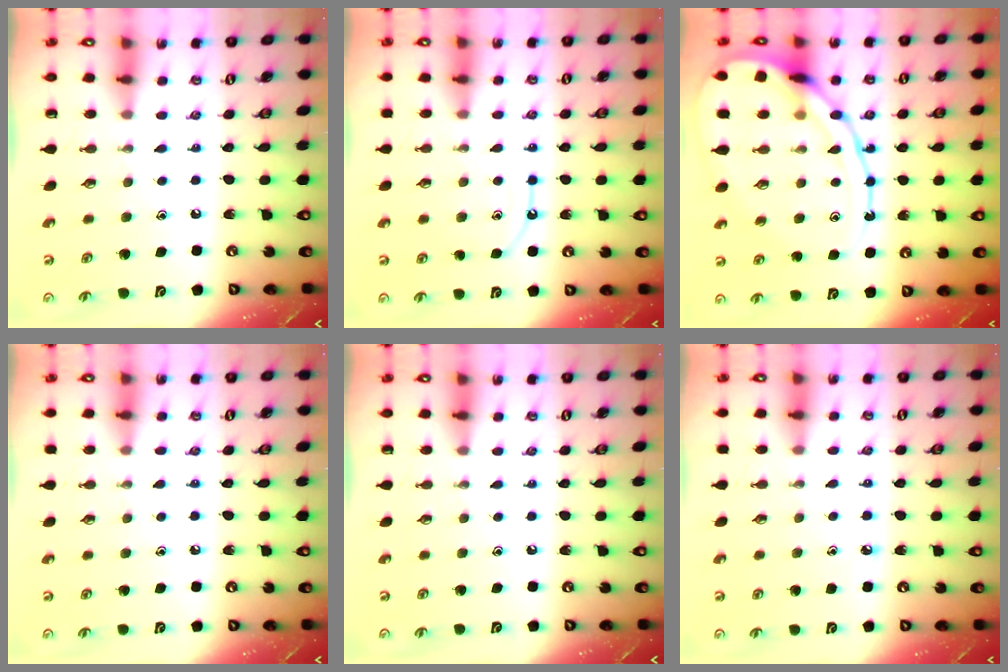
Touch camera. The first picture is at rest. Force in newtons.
{"total": 8.2, "press": 8.1, "slide": 0.9}
{"total": 16.6, "press": 16.6, "slide": 1.2}
{"total": 3.5, "press": 3.4, "slide": 0.5}
{"total": 0.0}
{"total": 3.6, "press": 3.5, "slide": 0.5}